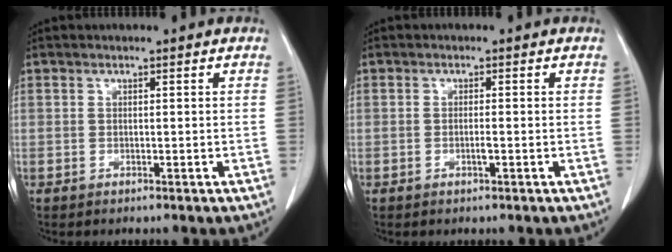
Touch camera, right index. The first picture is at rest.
{"total": 1.1, "force": [-0.4, 0.0, 1.0], "torque": [-0.023, 0.000, -0.007]}